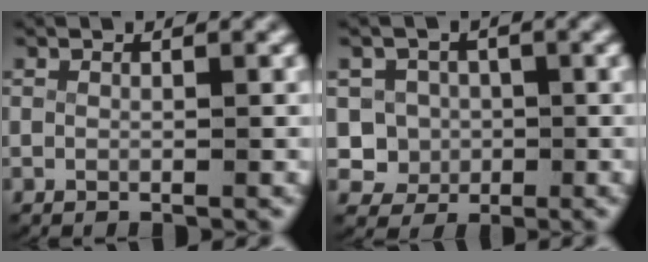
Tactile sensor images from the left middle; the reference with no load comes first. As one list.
[{"total": 7.8, "force": [-1.2, 7.4, 2.1], "torque": [-0.066, -0.030, -0.017]}]